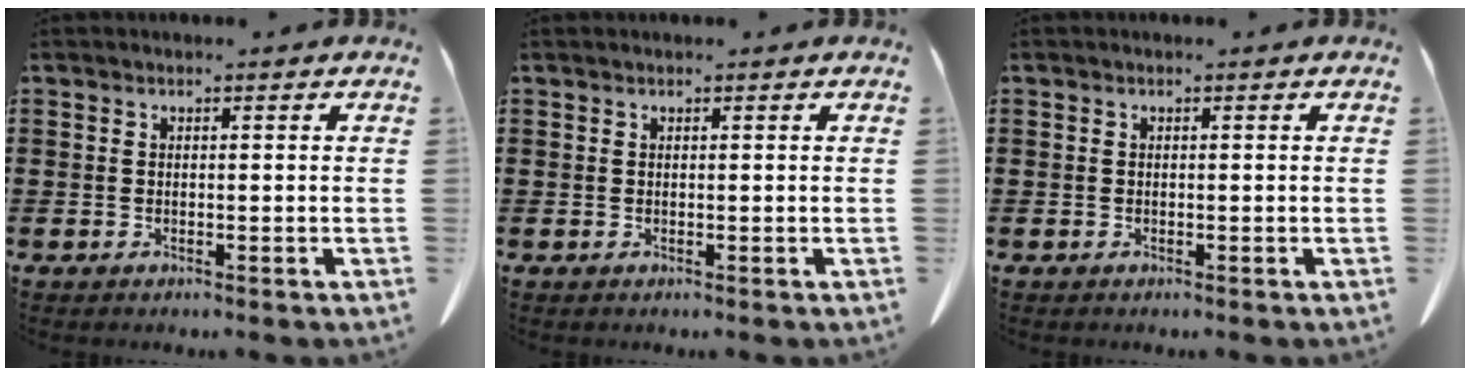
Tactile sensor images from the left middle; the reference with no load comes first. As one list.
[{"total": 0.0}, {"total": 0.0}]